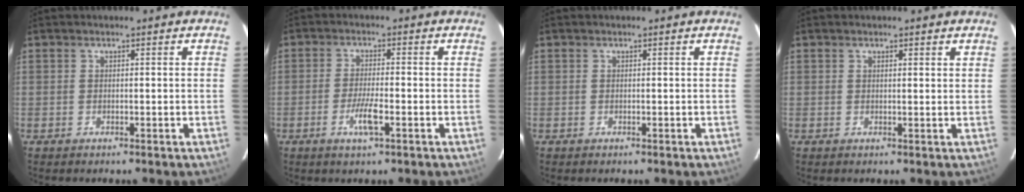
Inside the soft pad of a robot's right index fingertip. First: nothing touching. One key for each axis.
{"total": 4.3, "fx": -1.8, "fy": 0.4, "fz": 3.9, "tx": -0.076, "ty": -0.005, "tz": -0.034}
{"total": 0.0}
{"total": 1.3, "fx": 1.1, "fy": 0.2, "fz": 0.6, "tx": -0.011, "ty": 0.005, "tz": 0.014}